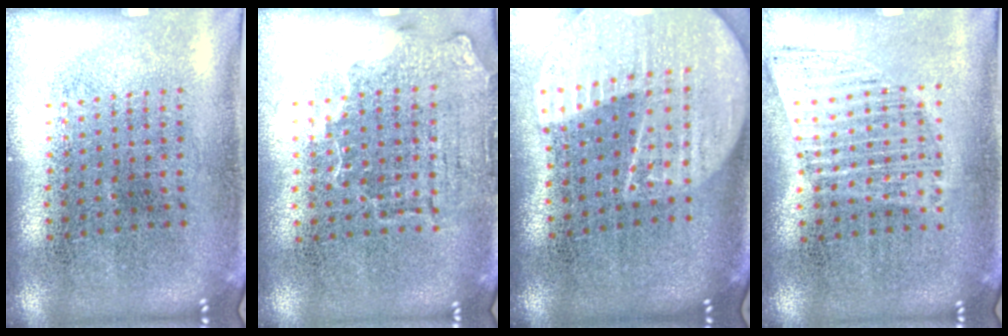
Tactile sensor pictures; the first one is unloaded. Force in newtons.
{"total": 1.5, "press": 1.2, "slide": 0.8}
{"total": 2.3, "press": 2.0, "slide": 1.1}
{"total": 0.9, "press": 0.9, "slide": 0.3}